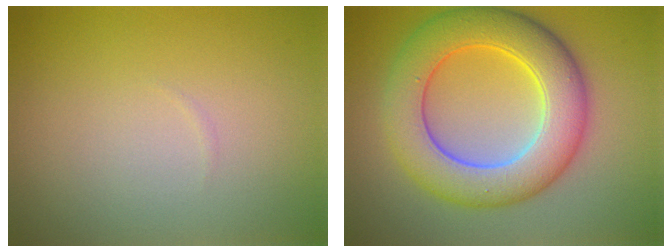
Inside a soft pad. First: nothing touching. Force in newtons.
{"total": 8.7, "press": 8.7, "slide": 0.3}